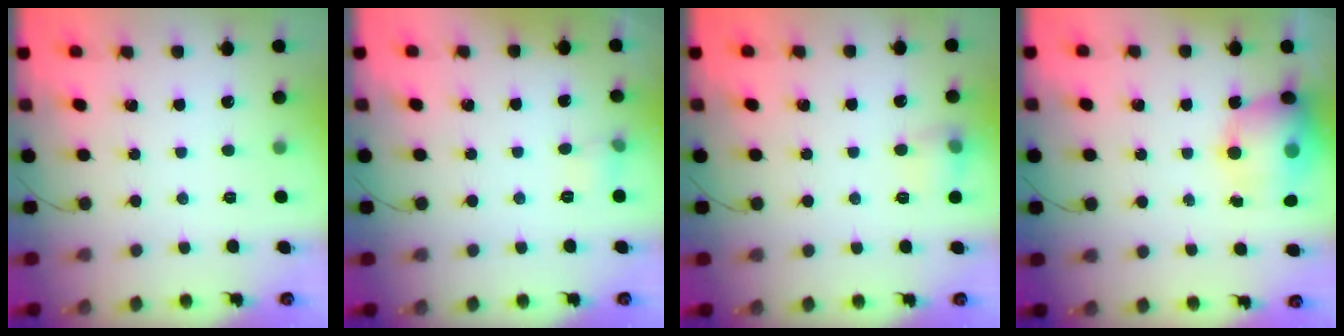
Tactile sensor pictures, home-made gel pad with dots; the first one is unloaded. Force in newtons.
{"total": 4.6, "press": 4.4, "slide": 1.4}
{"total": 7.7, "press": 7.6, "slide": 1.1}
{"total": 13.3, "press": 12.9, "slide": 3.2}